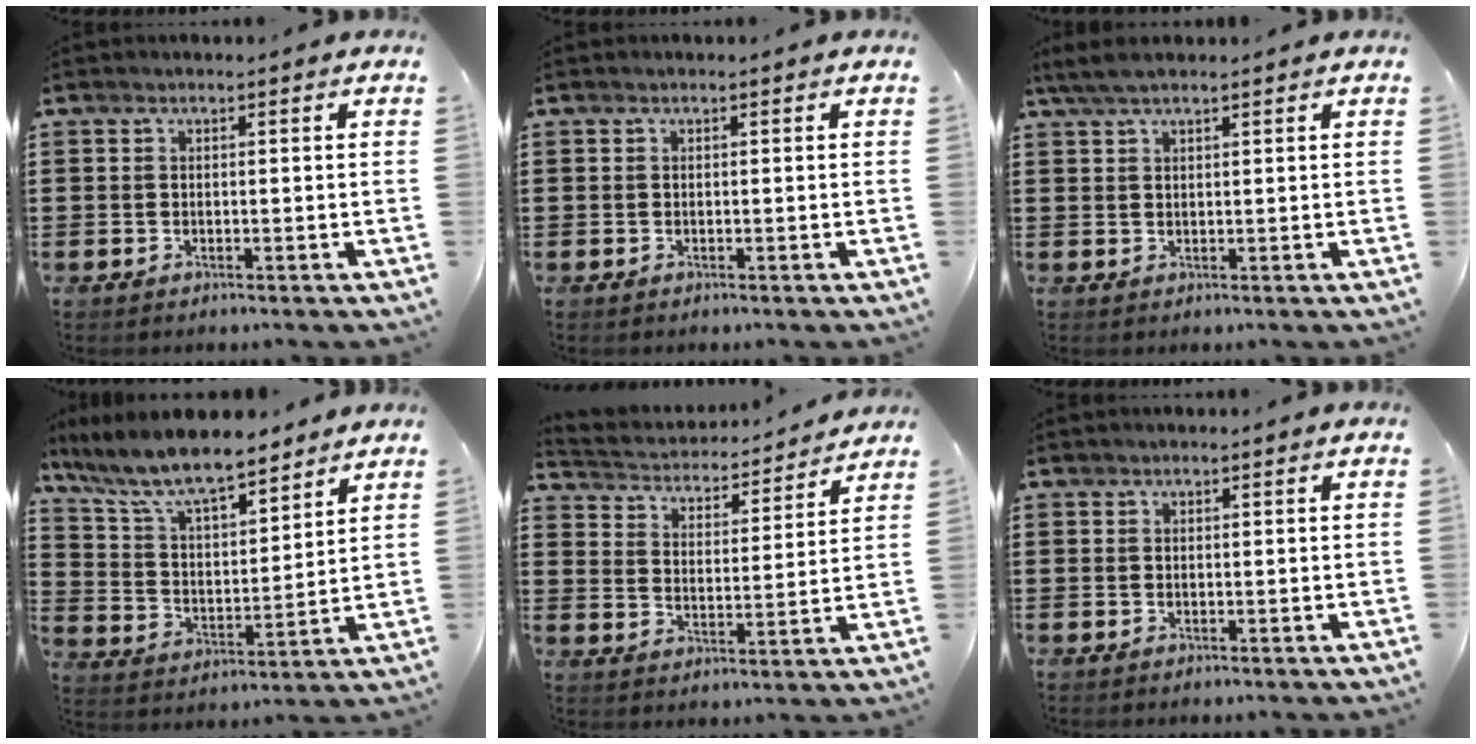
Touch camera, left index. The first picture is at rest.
{"total": 0.0}
{"total": 3.1, "force": [2.1, 0.5, 2.1], "torque": [-0.045, 0.003, 0.040]}
{"total": 10.1, "force": [8.6, 2.0, 4.8], "torque": [-0.128, -0.041, 0.151]}
{"total": 3.1, "force": [3.1, 0.5, 0.0], "torque": [-0.023, -0.031, 0.044]}
{"total": 0.0}